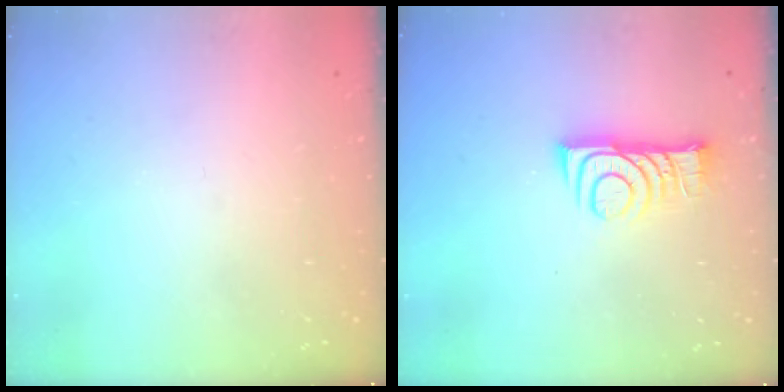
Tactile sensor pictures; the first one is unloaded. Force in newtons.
{"total": 8.8, "press": 8.8, "slide": 0.8}